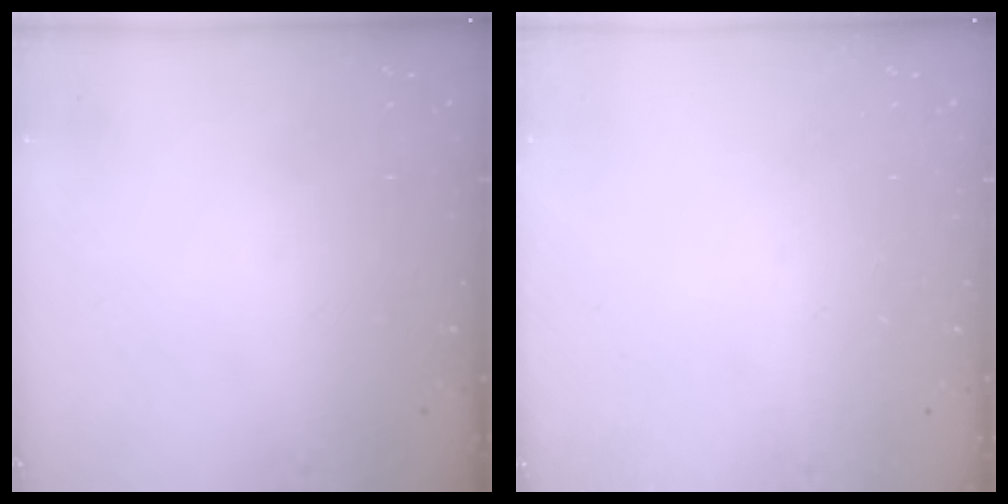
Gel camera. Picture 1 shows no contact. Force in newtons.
{"total": 0.0}